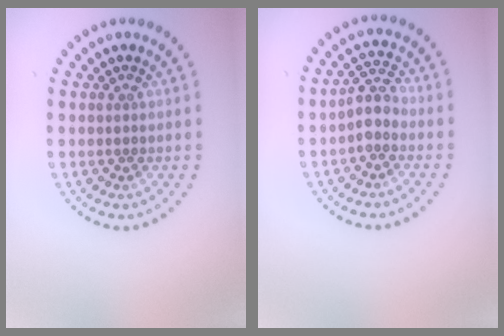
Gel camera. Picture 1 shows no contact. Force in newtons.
{"total": 2.4, "press": 2.0, "slide": 1.2}